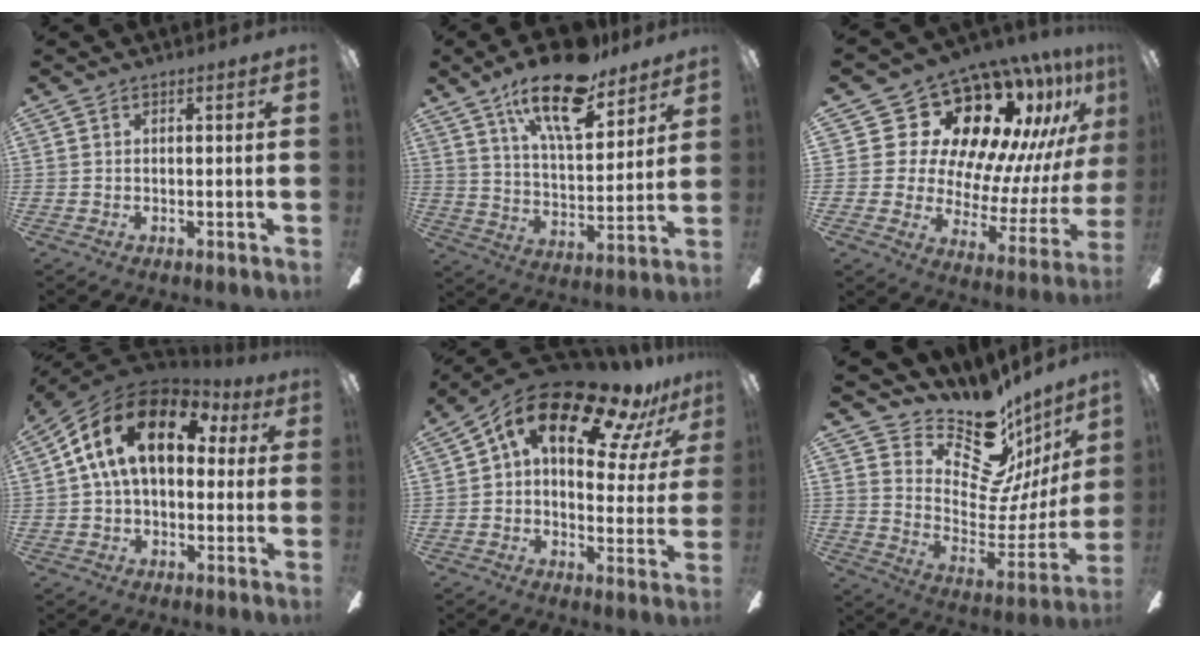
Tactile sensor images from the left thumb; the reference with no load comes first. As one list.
[{"total": 19.3, "force": [13.4, 7.1, 11.9], "torque": [-0.203, -0.070, 0.225]}, {"total": 20.0, "force": [14.3, 10.6, 9.2], "torque": [-0.144, -0.128, 0.264]}, {"total": 17.4, "force": [5.2, 10.2, 13.1], "torque": [-0.234, 0.005, 0.086]}, {"total": 19.4, "force": [11.3, 9.1, 12.8], "torque": [-0.208, -0.063, 0.192]}, {"total": 16.3, "force": [12.5, 7.4, 7.6], "torque": [-0.099, -0.122, 0.207]}]